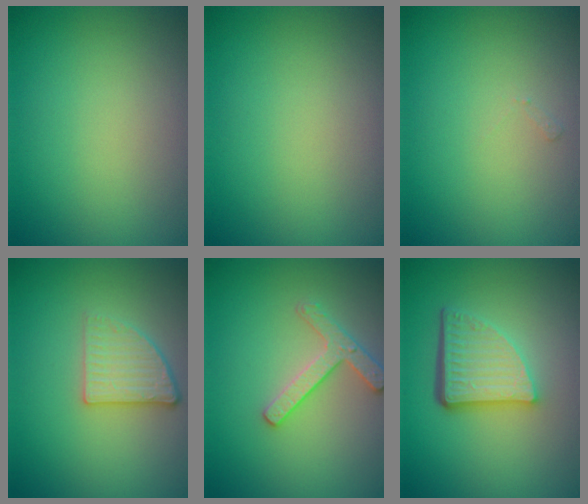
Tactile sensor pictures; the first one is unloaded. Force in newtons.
{"total": 0.0}
{"total": 0.5, "press": 0.5, "slide": 0.2}
{"total": 2.6, "press": 2.4, "slide": 1.2}
{"total": 2.5, "press": 2.4, "slide": 0.3}
{"total": 5.4, "press": 3.7, "slide": 3.9}